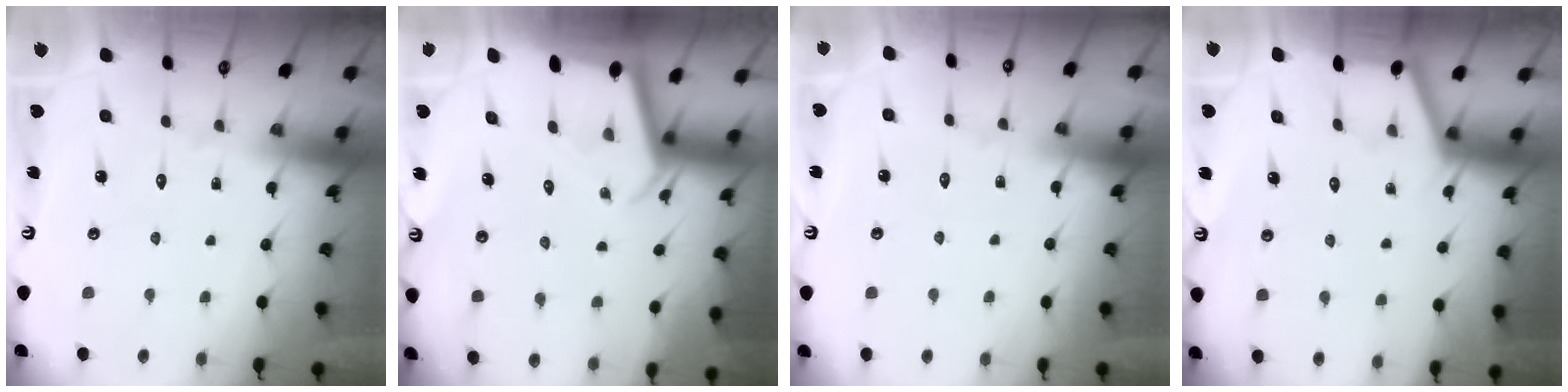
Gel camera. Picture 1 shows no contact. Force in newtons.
{"total": 2.2, "press": 2.2, "slide": 0.2}
{"total": 2.8, "press": 2.7, "slide": 0.4}
{"total": 1.4, "press": 1.3, "slide": 0.3}